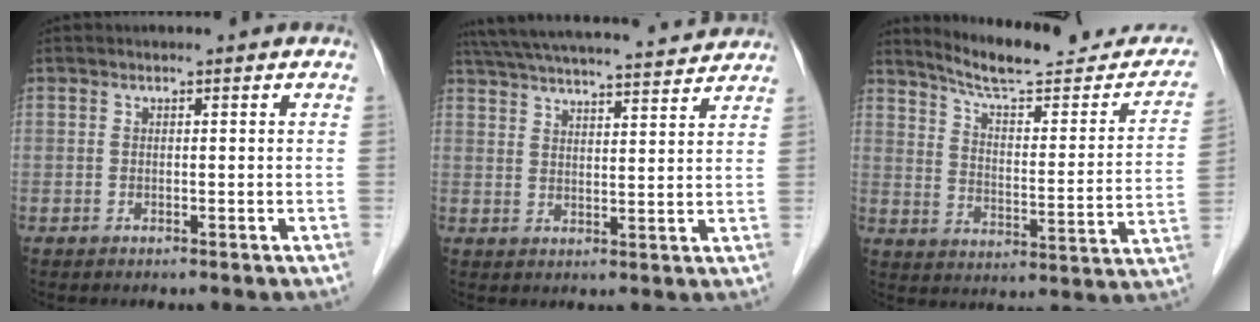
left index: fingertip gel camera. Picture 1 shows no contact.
{"total": 21.2, "force": [19.7, 1.8, 7.8], "torque": [-0.138, 0.024, 0.275]}
{"total": 19.4, "force": [17.6, 3.3, 7.5], "torque": [-0.095, -0.032, 0.235]}